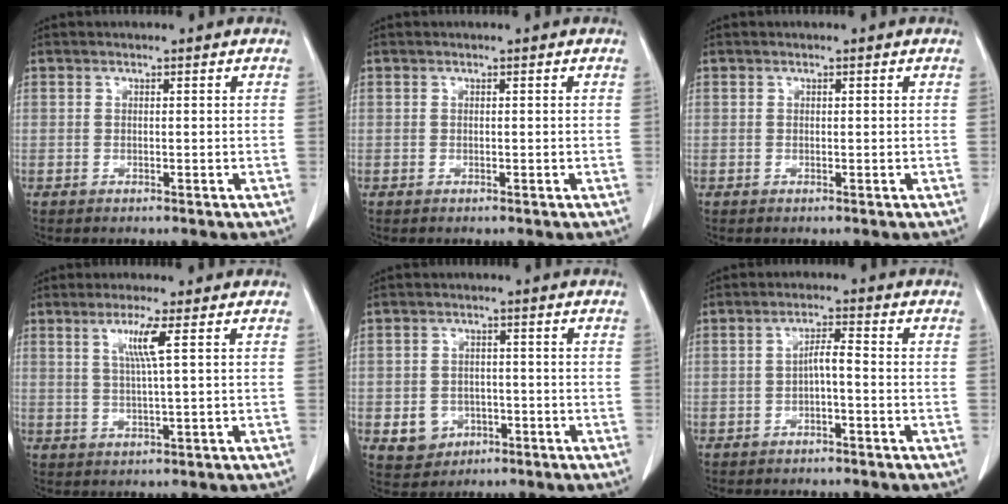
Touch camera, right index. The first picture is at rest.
{"total": 0.0}
{"total": 0.0}
{"total": 4.5, "force": [1.6, -0.7, 4.1], "torque": [-0.084, -0.002, 0.032]}
{"total": 5.0, "force": [-1.6, 4.5, 1.5], "torque": [-0.017, 0.007, -0.014]}
{"total": 2.9, "force": [-0.7, 0.6, 2.8], "torque": [-0.049, 0.010, -0.012]}